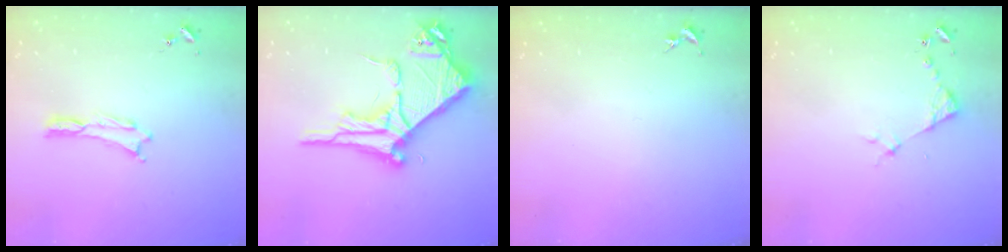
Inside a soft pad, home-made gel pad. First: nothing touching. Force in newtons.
{"total": 9.3, "press": 9.3, "slide": 0.9}
{"total": 0.0}
{"total": 3.8, "press": 3.8, "slide": 0.4}